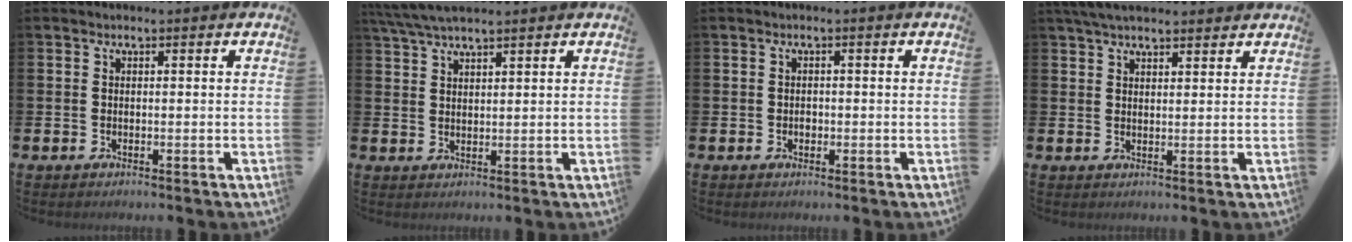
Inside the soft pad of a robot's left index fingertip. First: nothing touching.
{"total": 4.4, "force": [3.9, 0.6, 2.1], "torque": [-0.054, -0.004, 0.073]}
{"total": 0.9, "force": [-0.1, 0.7, 0.5], "torque": [-0.009, 0.003, -0.003]}
{"total": 4.4, "force": [3.9, 1.1, 1.6], "torque": [-0.038, -0.006, 0.073]}